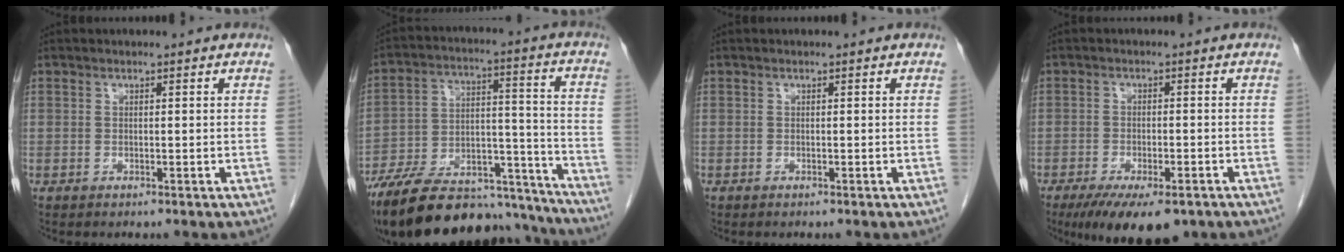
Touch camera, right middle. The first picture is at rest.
{"total": 27.2, "force": [-24.2, 7.0, 10.3], "torque": [-0.157, 0.011, -0.366]}
{"total": 0.0}
{"total": 10.0, "force": [-6.9, 3.5, 6.3], "torque": [-0.098, -0.012, -0.105]}